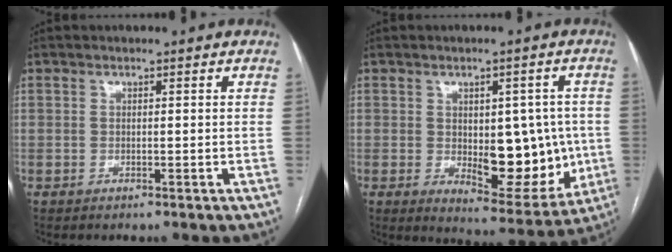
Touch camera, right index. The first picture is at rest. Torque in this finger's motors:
{"motor_torque": [0.32, 0.21, 0.25, 0.04]}